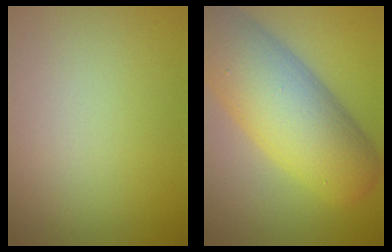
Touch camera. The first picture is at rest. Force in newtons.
{"total": 12.0, "press": 12.0, "slide": 0.5}